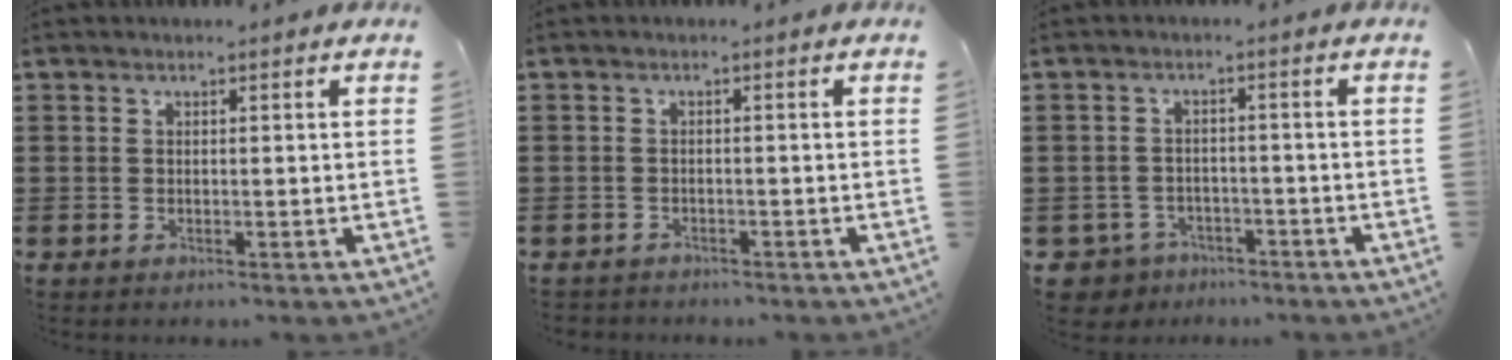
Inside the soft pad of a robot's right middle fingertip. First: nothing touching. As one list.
[{"total": 1.1, "force": [-1.0, 0.3, -0.1], "torque": [-0.003, 0.002, -0.023]}, {"total": 3.3, "force": [-3.0, 1.3, 0.0], "torque": [-0.025, -0.004, -0.069]}]